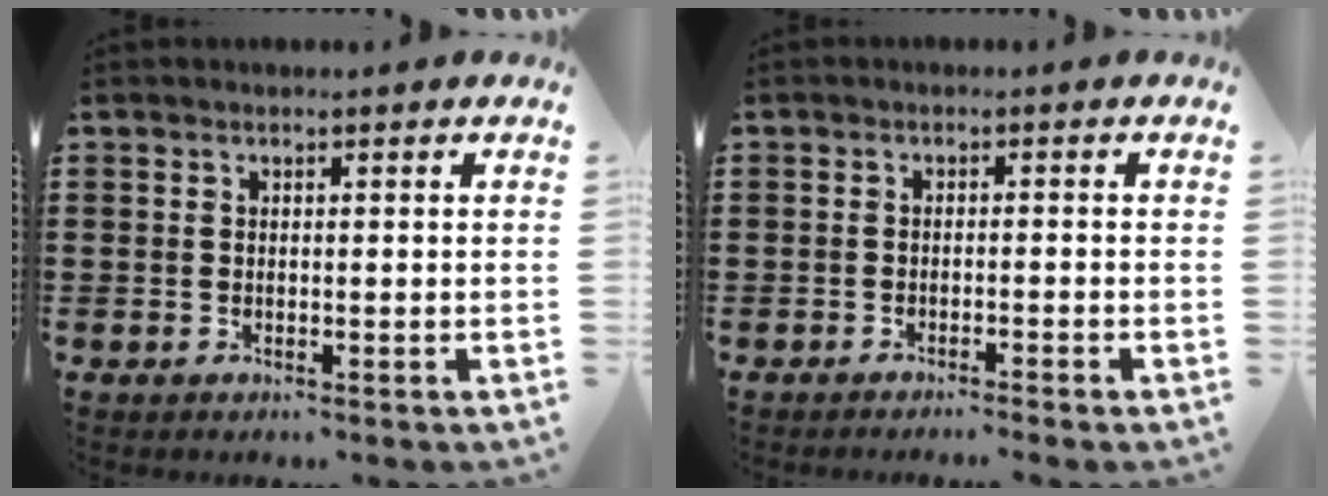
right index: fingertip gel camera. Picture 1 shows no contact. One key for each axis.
{"total": 1.3, "fx": -1.2, "fy": -0.3, "fz": 0.4, "tx": -0.008, "ty": 0.000, "tz": -0.024}